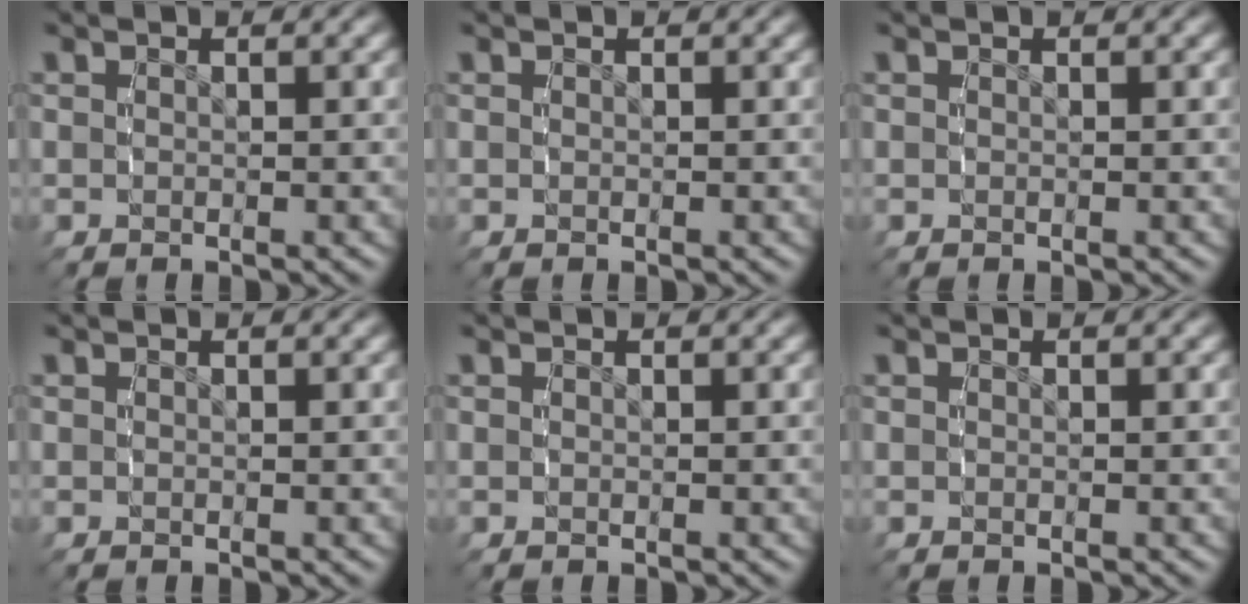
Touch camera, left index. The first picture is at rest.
{"total": 0.0}
{"total": 0.0}
{"total": 0.0}
{"total": 0.0}
{"total": 0.0}